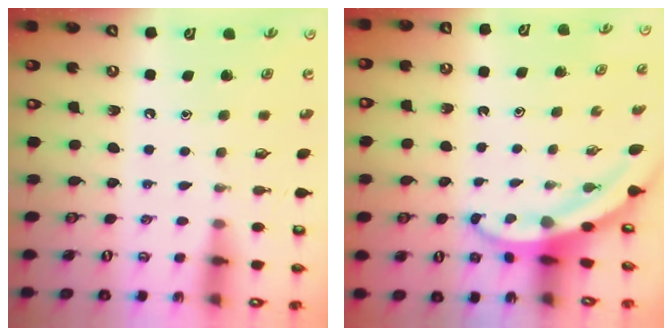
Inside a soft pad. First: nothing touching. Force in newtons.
{"total": 3.7, "press": 3.7, "slide": 0.5}